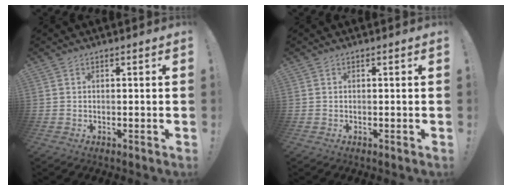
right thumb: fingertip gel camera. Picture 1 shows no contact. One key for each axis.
{"total": 0.0}